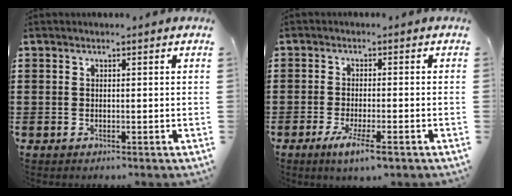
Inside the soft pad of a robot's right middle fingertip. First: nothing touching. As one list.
[{"total": 4.2, "force": [-2.6, 0.4, 3.3], "torque": [-0.059, -0.007, -0.043]}]